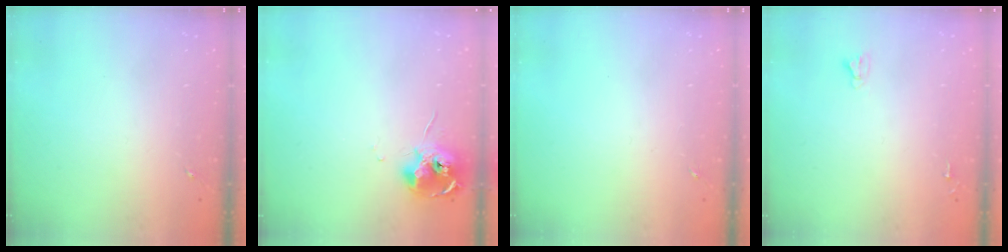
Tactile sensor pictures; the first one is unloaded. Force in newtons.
{"total": 12.0, "press": 11.9, "slide": 1.3}
{"total": 0.0}
{"total": 2.7, "press": 2.7, "slide": 0.2}